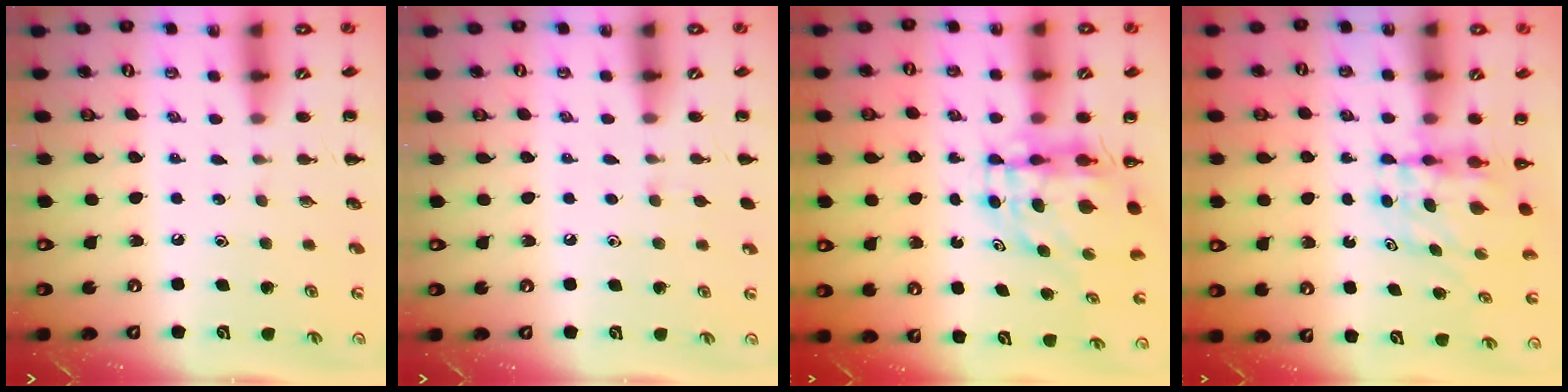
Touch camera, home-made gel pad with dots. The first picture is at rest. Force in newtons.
{"total": 3.3, "press": 3.0, "slide": 1.5}
{"total": 6.2, "press": 6.1, "slide": 1.1}
{"total": 6.0, "press": 5.9, "slide": 1.0}